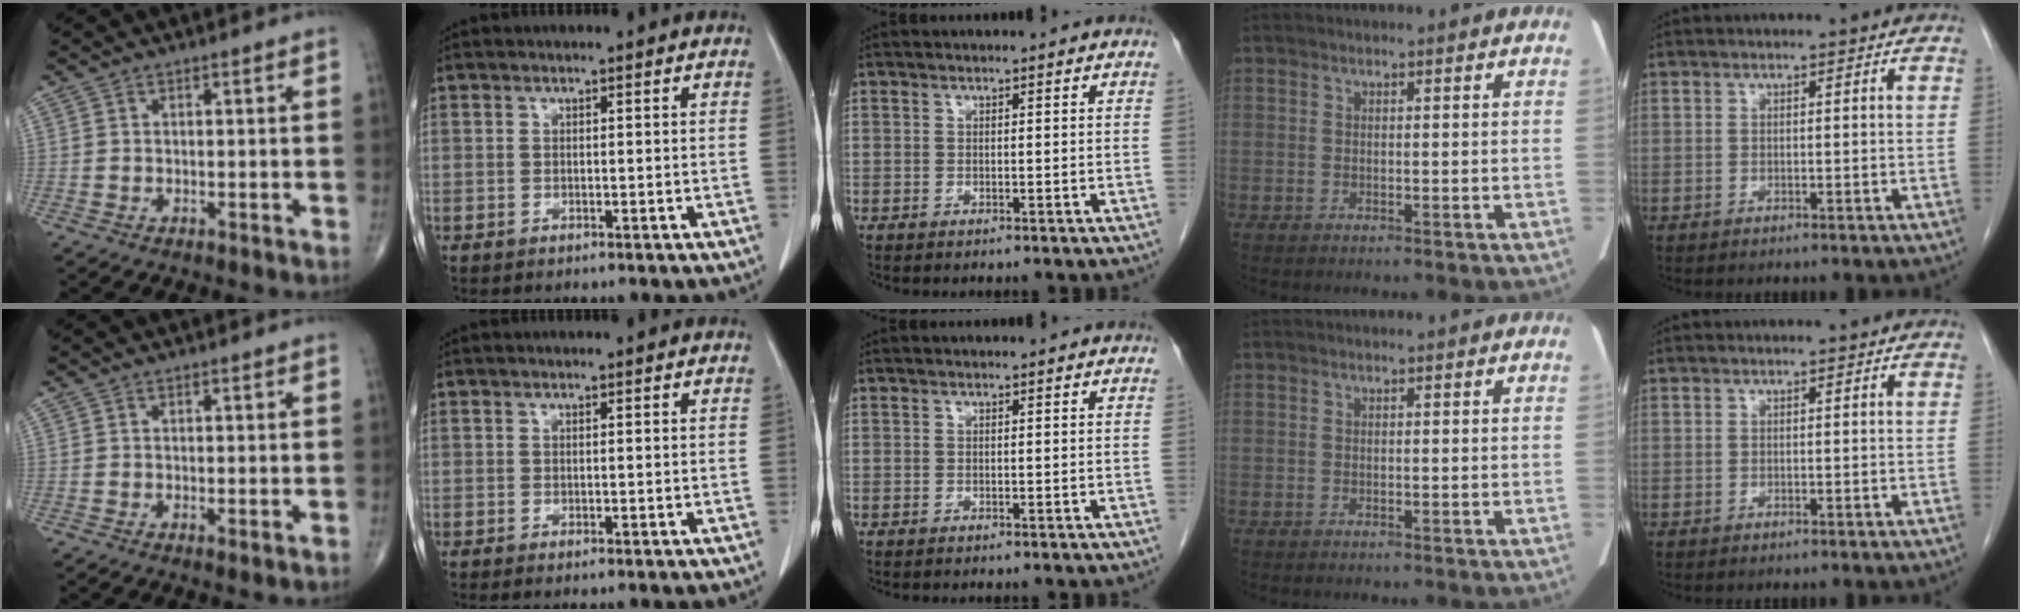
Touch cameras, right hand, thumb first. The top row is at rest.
{"thumb": {"total": 0.9, "force": [0.1, 0.2, 0.8], "torque": [-0.018, -0.006, 0.000]}, "index": {"total": 0.5, "force": [-0.3, 0.0, 0.5], "torque": [-0.012, 0.000, -0.005]}}